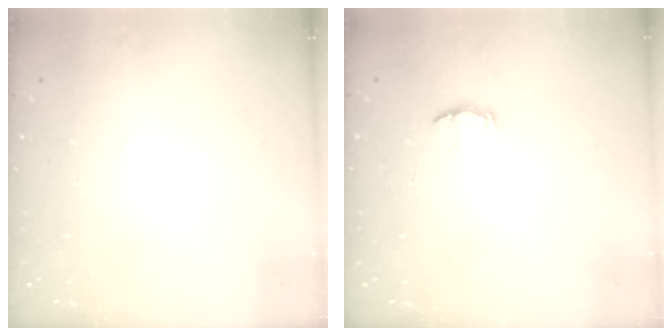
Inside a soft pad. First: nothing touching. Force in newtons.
{"total": 3.6, "press": 3.5, "slide": 0.3}